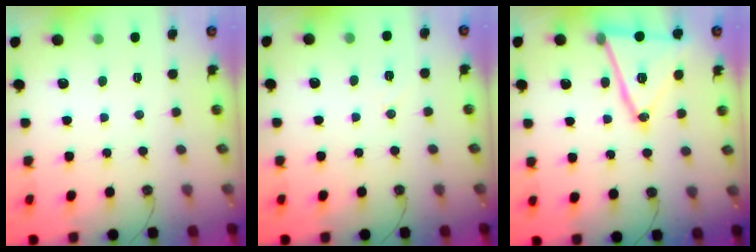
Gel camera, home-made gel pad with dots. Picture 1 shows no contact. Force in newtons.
{"total": 5.9, "press": 5.8, "slide": 1.1}
{"total": 18.1, "press": 17.8, "slide": 3.6}